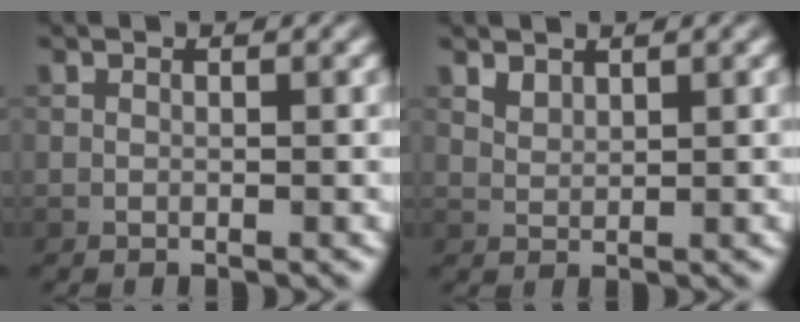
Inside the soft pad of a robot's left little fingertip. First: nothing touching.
{"total": 1.2, "force": [1.0, 0.5, 0.5], "torque": [-0.016, -0.003, 0.023]}